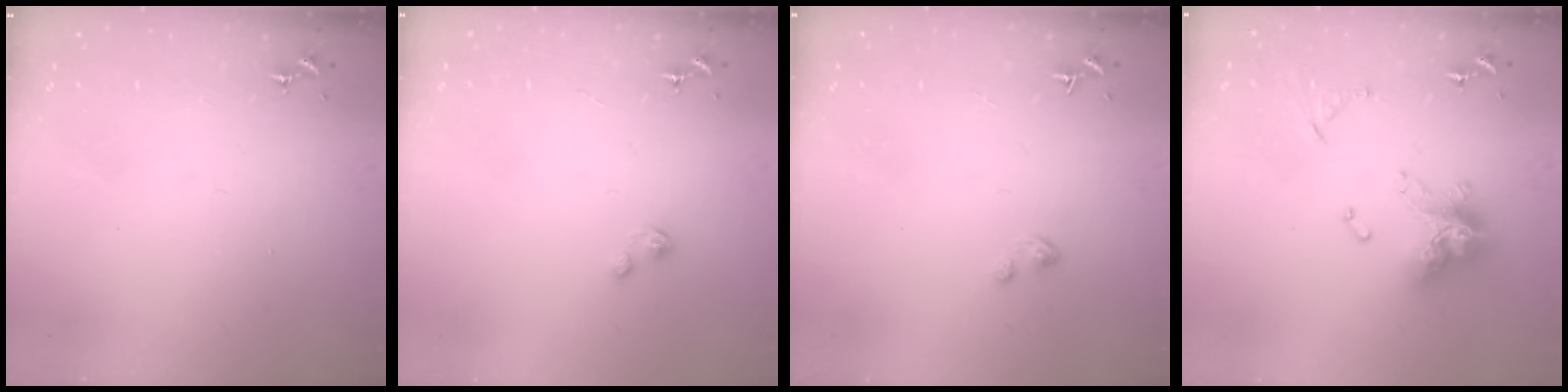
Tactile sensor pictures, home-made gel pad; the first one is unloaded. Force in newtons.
{"total": 2.1, "press": 2.0, "slide": 0.5}
{"total": 1.8, "press": 1.8, "slide": 0.1}
{"total": 17.4, "press": 17.3, "slide": 1.8}